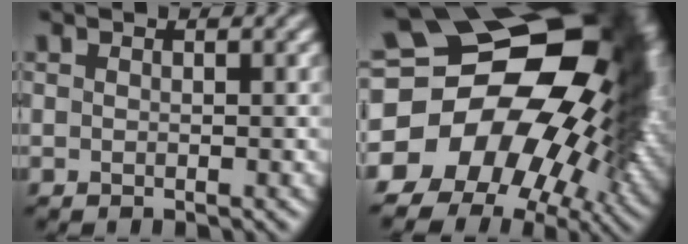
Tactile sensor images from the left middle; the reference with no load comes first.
{"total": 20.2, "force": [-1.7, 14.4, 14.0], "torque": [-0.169, 0.004, -0.050]}